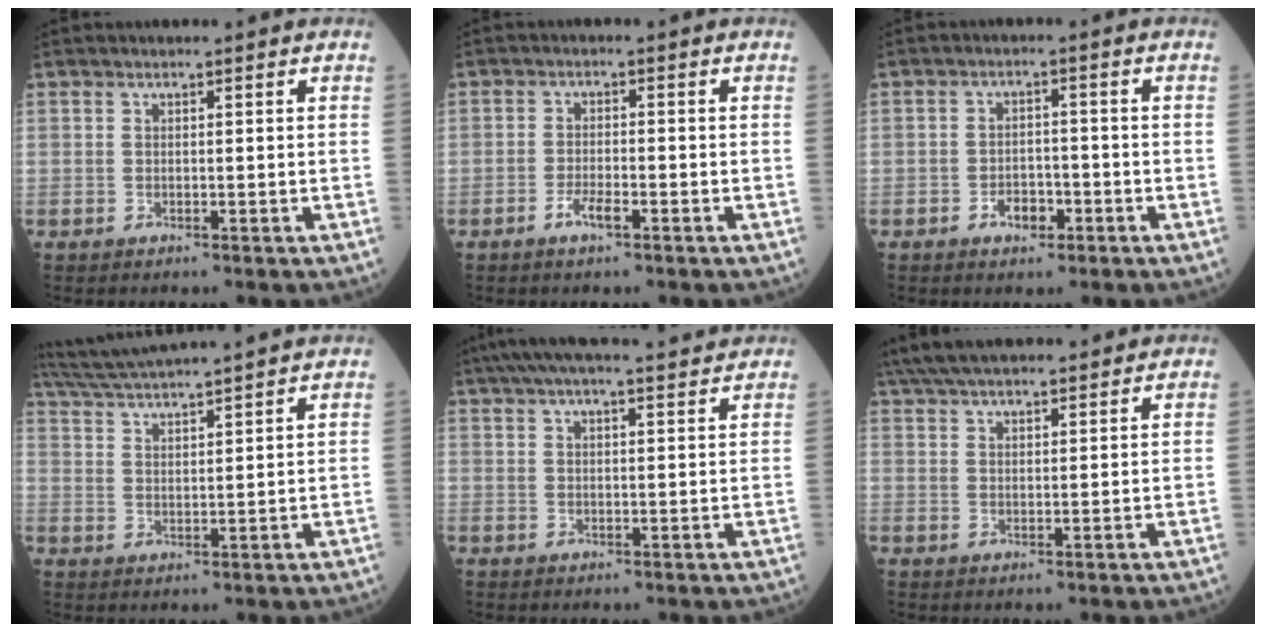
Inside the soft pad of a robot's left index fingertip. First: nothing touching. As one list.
[{"total": 2.7, "force": [-1.7, 0.6, 2.0], "torque": [-0.039, -0.002, -0.035]}, {"total": 3.4, "force": [-1.9, 2.1, 1.9], "torque": [-0.029, 0.003, -0.032]}, {"total": 15.6, "force": [14.2, -0.6, 6.3], "torque": [-0.124, 0.022, 0.218]}, {"total": 14.0, "force": [12.5, 1.0, 6.2], "torque": [-0.104, 0.030, 0.171]}, {"total": 16.3, "force": [14.4, 3.2, 7.0], "torque": [-0.128, 0.047, 0.225]}]